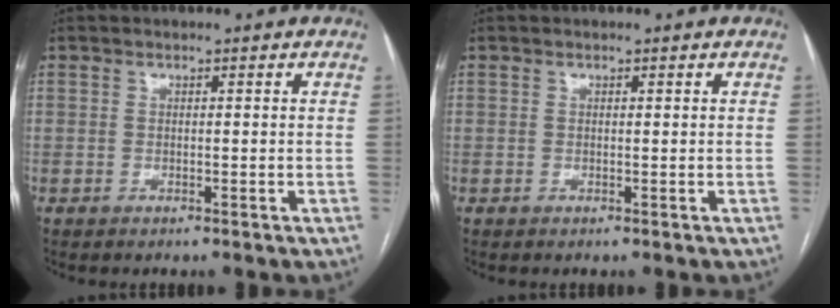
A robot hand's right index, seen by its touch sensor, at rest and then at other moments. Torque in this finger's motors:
{"motor_torque": [0.02, 0.06, 0.05, 0.00]}